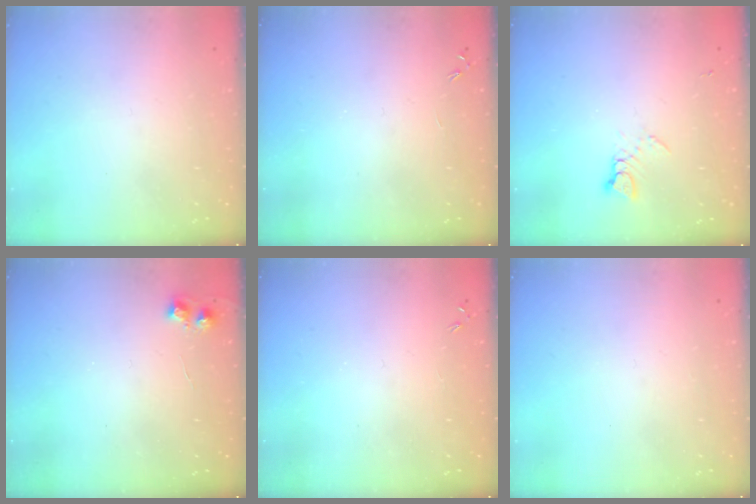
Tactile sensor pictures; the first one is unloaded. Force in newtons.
{"total": 0.0}
{"total": 2.5, "press": 2.5, "slide": 0.3}
{"total": 5.2, "press": 5.1, "slide": 0.5}
{"total": 0.0}
{"total": 0.0}